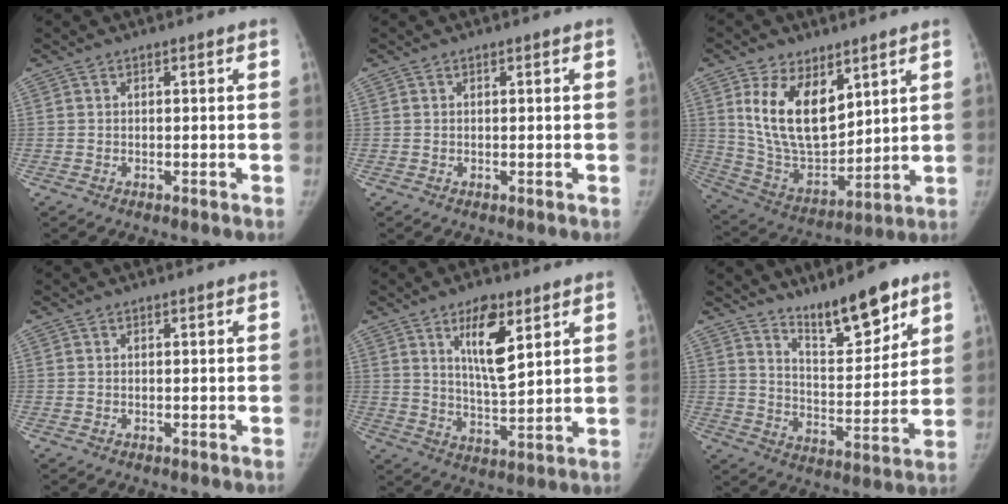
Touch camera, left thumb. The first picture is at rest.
{"total": 0.0}
{"total": 16.7, "force": [7.2, 9.6, 11.6], "torque": [-0.169, -0.045, 0.155]}
{"total": 0.0}
{"total": 10.5, "force": [5.2, 3.8, 8.3], "torque": [-0.122, -0.037, 0.095]}
{"total": 13.3, "force": [9.7, 3.8, 8.2], "torque": [-0.101, -0.073, 0.167]}